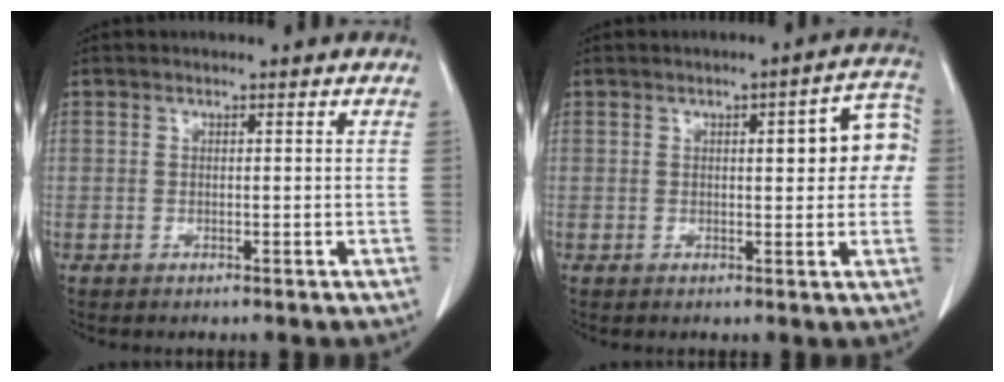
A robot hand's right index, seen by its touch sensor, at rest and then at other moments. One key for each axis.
{"total": 7.9, "fx": 1.2, "fy": 2.2, "fz": 7.4, "tx": -0.087, "ty": 0.026, "tz": 0.010}